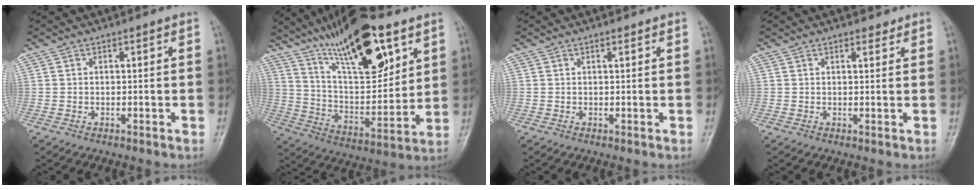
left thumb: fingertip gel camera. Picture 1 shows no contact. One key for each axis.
{"total": 22.2, "fx": 13.2, "fy": 7.7, "fz": 16.1, "tx": -0.237, "ty": -0.047, "tz": 0.234}
{"total": 0.6, "fx": 0.4, "fy": 0.2, "fz": 0.3, "tx": -0.008, "ty": -0.002, "tz": 0.005}
{"total": 1.5, "fx": 1.1, "fy": 0.7, "fz": 0.7, "tx": -0.005, "ty": -0.007, "tz": 0.014}